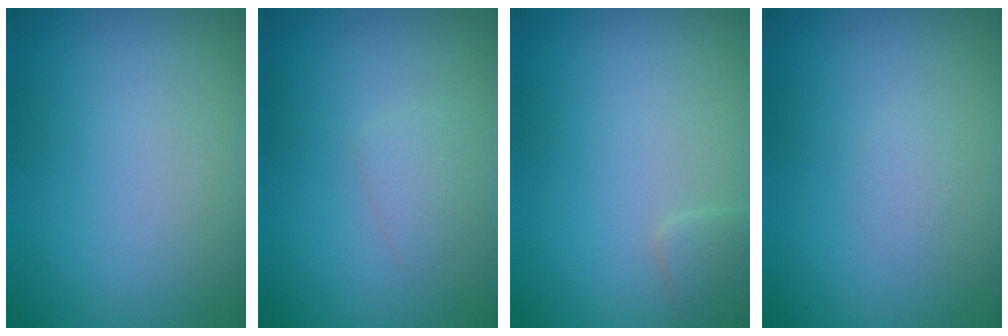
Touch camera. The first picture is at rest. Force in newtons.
{"total": 1.1, "press": 1.1, "slide": 0.1}
{"total": 1.3, "press": 1.3, "slide": 0.1}
{"total": 0.7, "press": 0.7, "slide": 0.0}